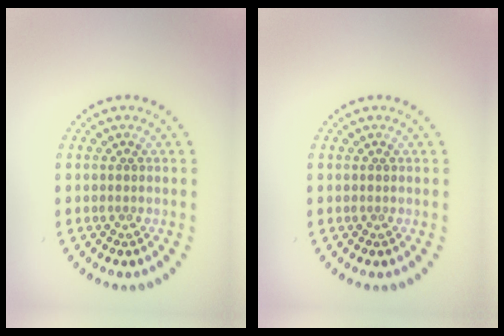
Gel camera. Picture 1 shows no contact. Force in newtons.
{"total": 0.0}